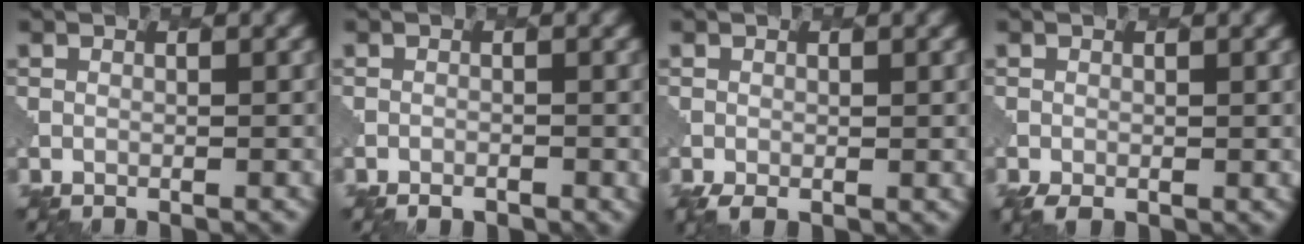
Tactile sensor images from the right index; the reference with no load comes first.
{"total": 1.4, "force": [-1.0, 0.8, 0.4], "torque": [-0.005, 0.004, -0.010]}
{"total": 2.4, "force": [-0.9, 1.2, 1.8], "torque": [-0.032, -0.007, -0.013]}
{"total": 2.6, "force": [-1.2, 1.4, 1.8], "torque": [-0.031, -0.004, -0.016]}